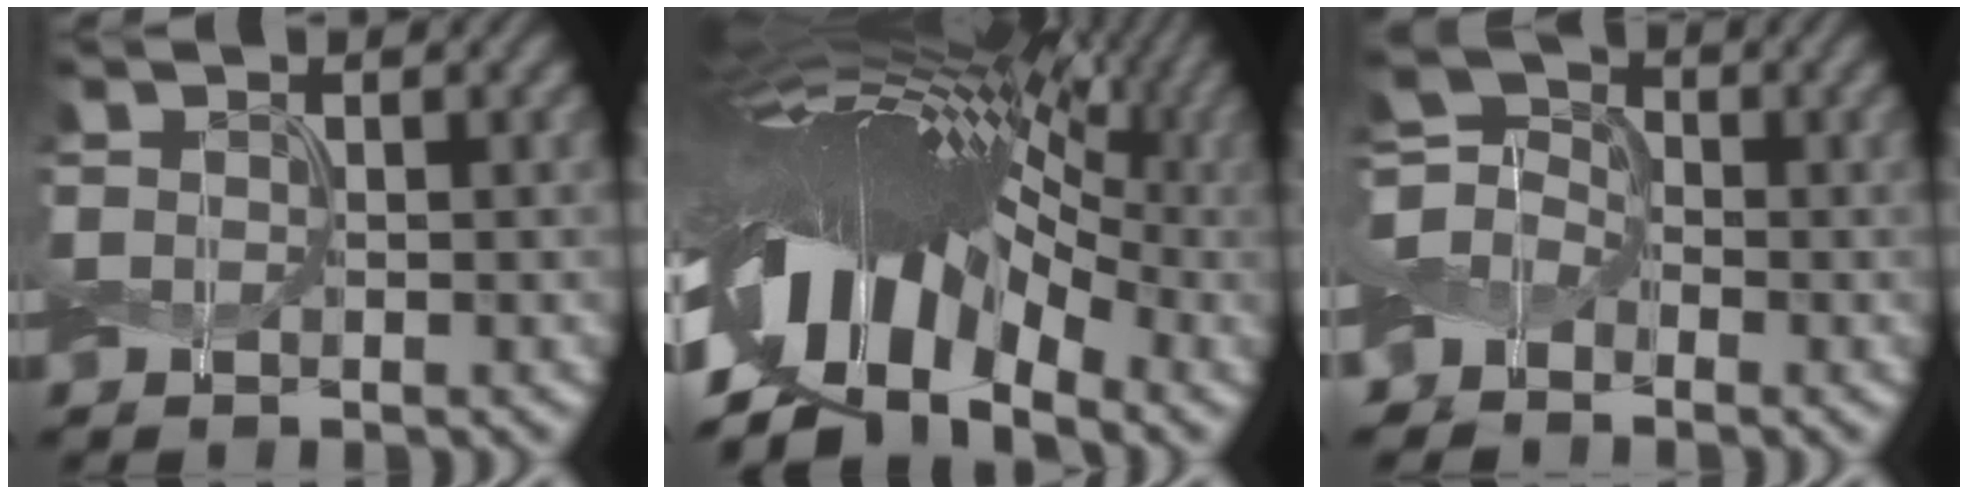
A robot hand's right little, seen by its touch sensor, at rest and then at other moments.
{"total": 15.7, "force": [-4.4, 7.6, 13.0], "torque": [-0.207, 0.027, -0.087]}
{"total": 4.3, "force": [-2.0, 3.5, 1.6], "torque": [-0.026, 0.012, -0.054]}